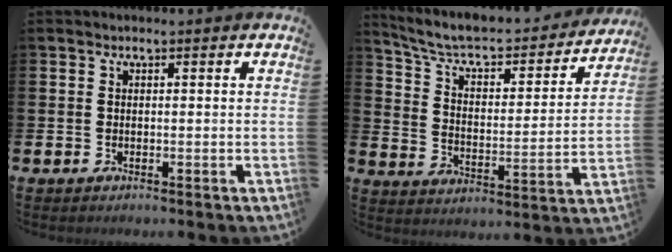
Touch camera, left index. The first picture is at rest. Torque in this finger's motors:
{"motor_torque": [-0.14, -0.97, 0.61, 0.20]}